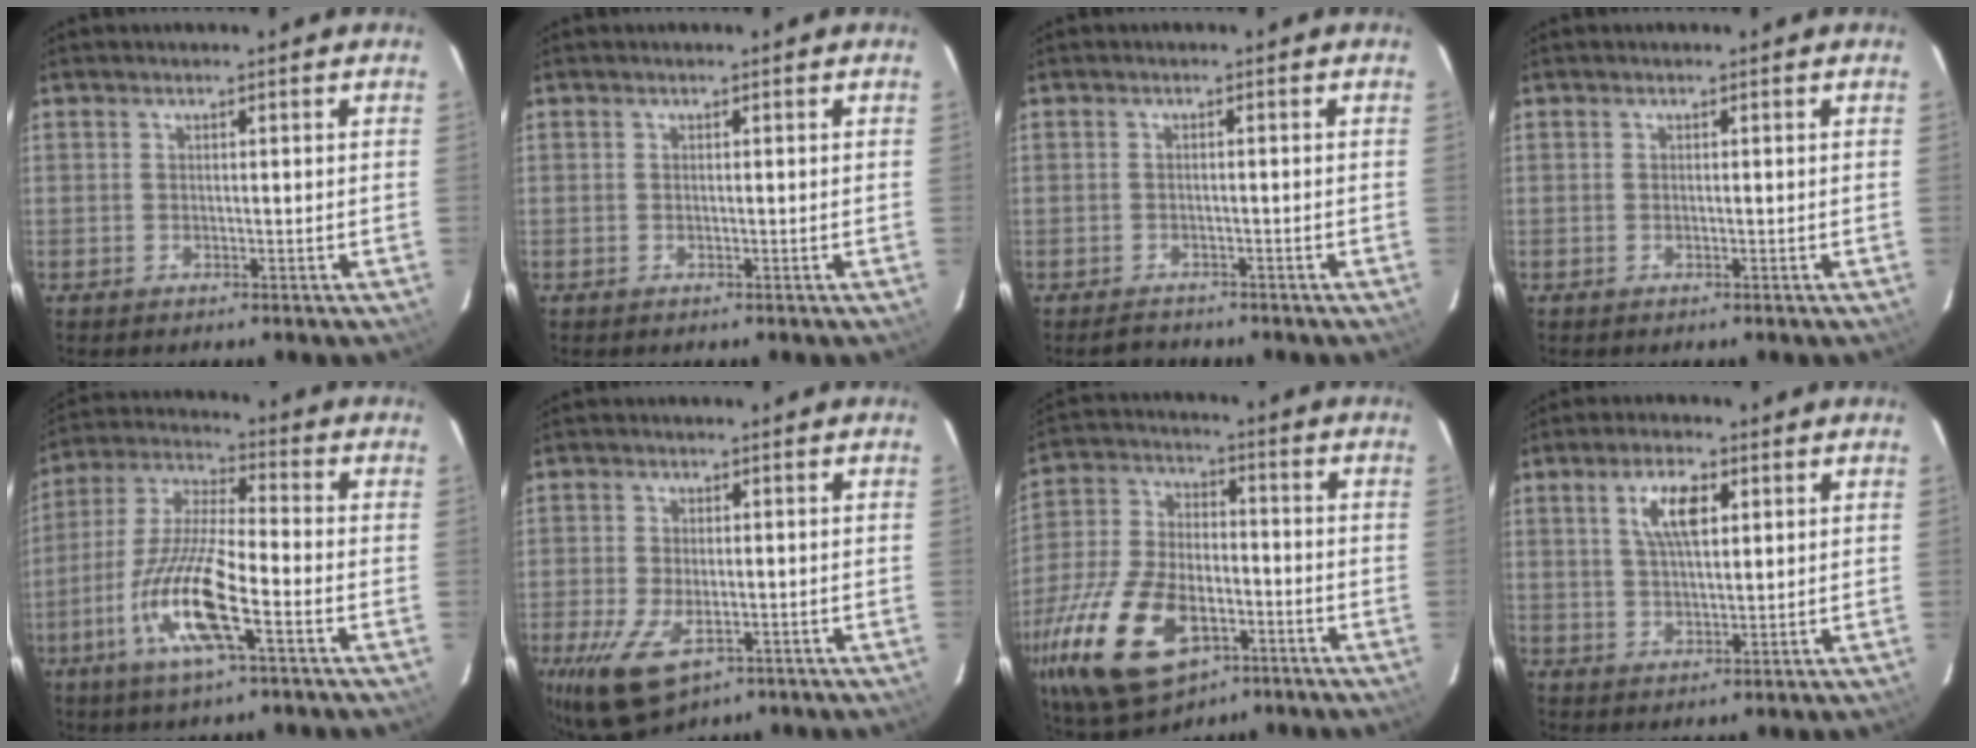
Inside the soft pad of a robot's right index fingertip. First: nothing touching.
{"total": 0.0}
{"total": 2.3, "force": [-2.1, 0.9, 0.2], "torque": [-0.005, 0.003, -0.031]}
{"total": 0.0}
{"total": 14.6, "force": [-6.0, 2.6, 13.1], "torque": [-0.275, -0.012, -0.124]}
{"total": 10.1, "force": [-4.6, 5.3, 7.3], "torque": [-0.166, -0.034, -0.075]}
{"total": 23.4, "force": [-10.6, 13.0, 16.3], "torque": [-0.373, -0.033, -0.175]}
{"total": 6.8, "force": [2.5, 2.5, 5.7], "torque": [-0.106, 0.009, 0.048]}